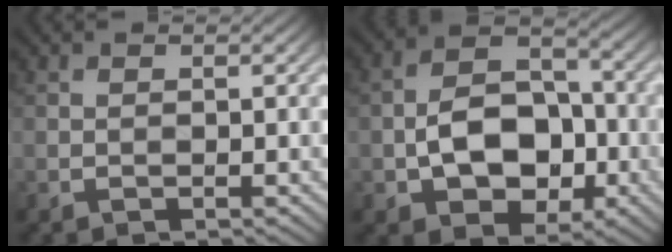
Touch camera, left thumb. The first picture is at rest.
{"total": 9.7, "force": [-2.3, 6.5, 6.8], "torque": [-0.119, 0.004, -0.045]}